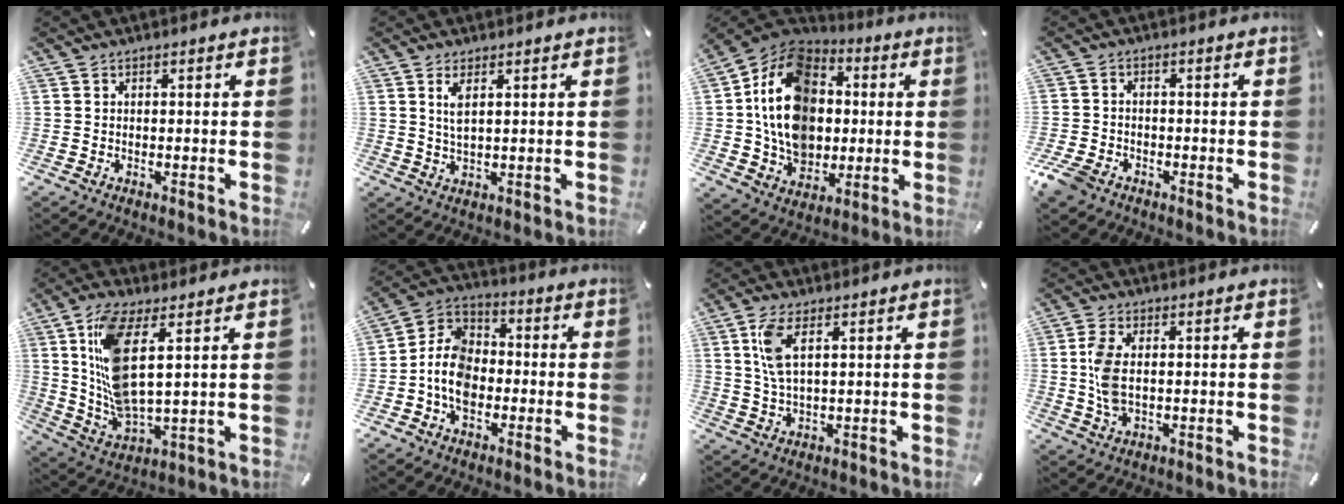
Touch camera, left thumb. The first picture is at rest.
{"total": 3.6, "force": [1.6, 1.2, 3.0], "torque": [-0.058, 0.000, 0.025]}
{"total": 18.4, "force": [0.1, 15.3, 10.2], "torque": [-0.196, 0.004, 0.004]}
{"total": 4.6, "force": [-3.1, 2.8, 1.8], "torque": [-0.052, 0.013, -0.063]}
{"total": 13.6, "force": [4.9, 5.0, 11.7], "torque": [-0.267, -0.021, 0.087]}
{"total": 9.6, "force": [-3.4, 7.3, 5.3], "torque": [-0.135, 0.014, -0.071]}
{"total": 6.5, "force": [2.5, 2.6, 5.4], "torque": [-0.123, 0.002, 0.042]}
{"total": 7.4, "force": [0.6, 3.9, 6.2], "torque": [-0.139, -0.001, 0.004]}